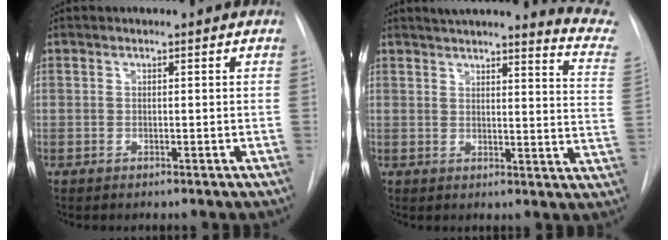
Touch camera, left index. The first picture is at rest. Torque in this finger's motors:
{"motor_torque": [0.68, -1.01, 0.17, 0.01]}